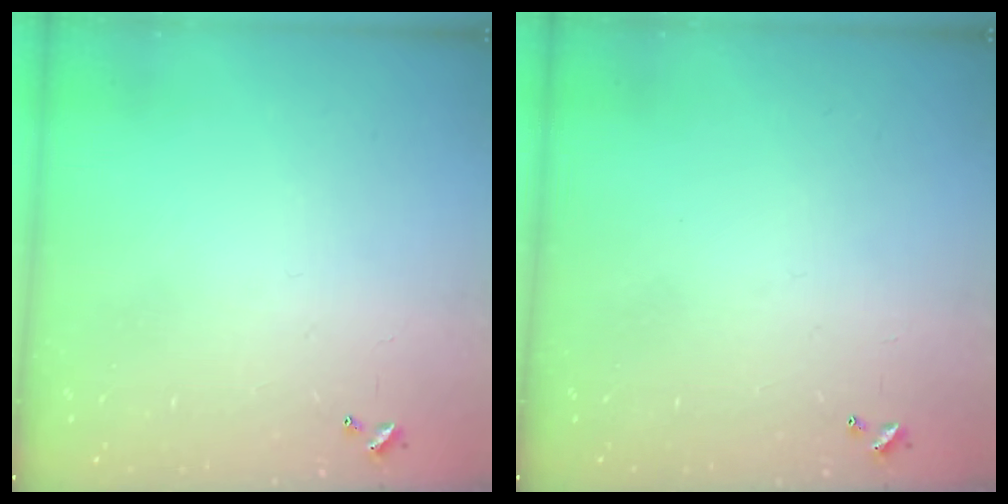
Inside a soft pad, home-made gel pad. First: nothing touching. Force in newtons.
{"total": 0.0}